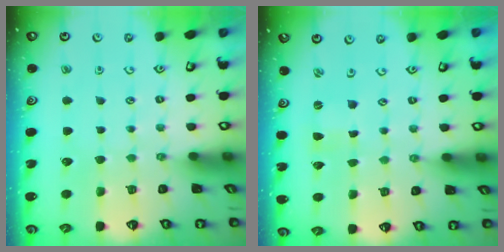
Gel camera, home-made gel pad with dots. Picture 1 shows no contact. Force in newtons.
{"total": 0.8, "press": 0.7, "slide": 0.2}